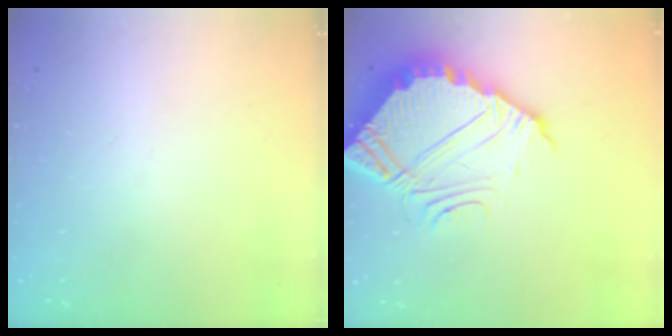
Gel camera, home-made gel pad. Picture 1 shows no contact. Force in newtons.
{"total": 10.6, "press": 10.6, "slide": 0.6}